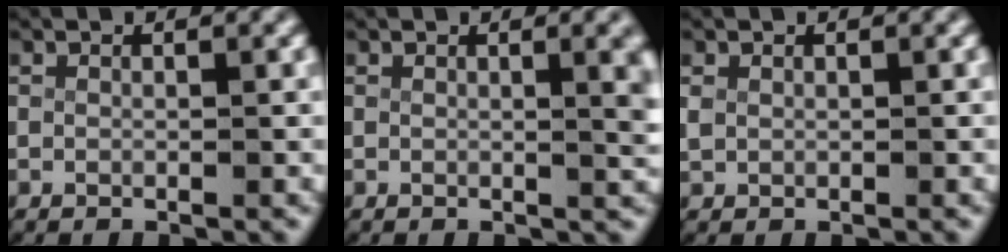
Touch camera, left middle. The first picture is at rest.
{"total": 2.6, "force": [0.6, 0.5, 2.5], "torque": [-0.018, -0.001, 0.010]}
{"total": 0.8, "force": [0.3, 0.6, 0.4], "torque": [-0.019, -0.005, 0.013]}